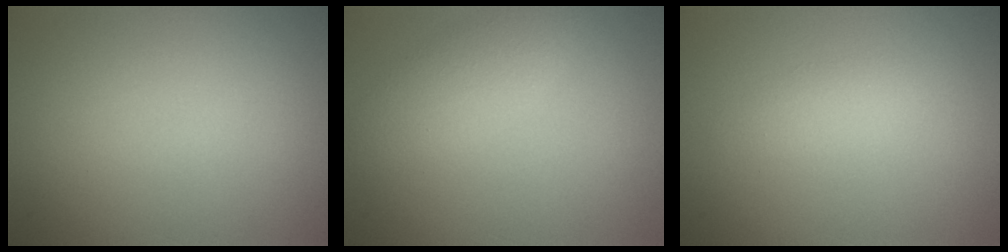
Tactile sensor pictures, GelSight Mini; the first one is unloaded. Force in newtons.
{"total": 2.8, "press": 2.8, "slide": 0.2}
{"total": 1.4, "press": 1.4, "slide": 0.1}